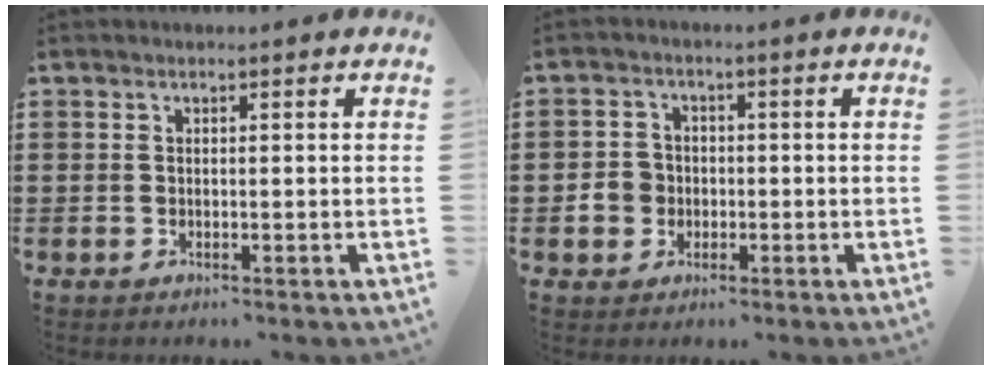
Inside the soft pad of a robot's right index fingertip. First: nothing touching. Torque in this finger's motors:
{"motor_torque": [0.42, 1.72, 0.14, 0.03]}